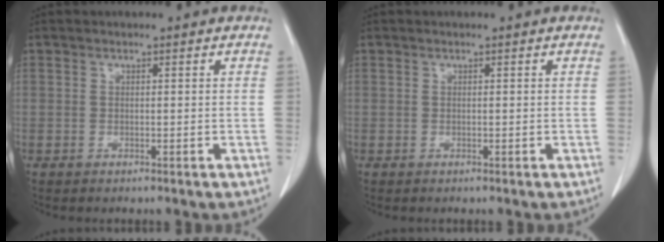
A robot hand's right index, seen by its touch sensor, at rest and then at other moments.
{"total": 0.0}